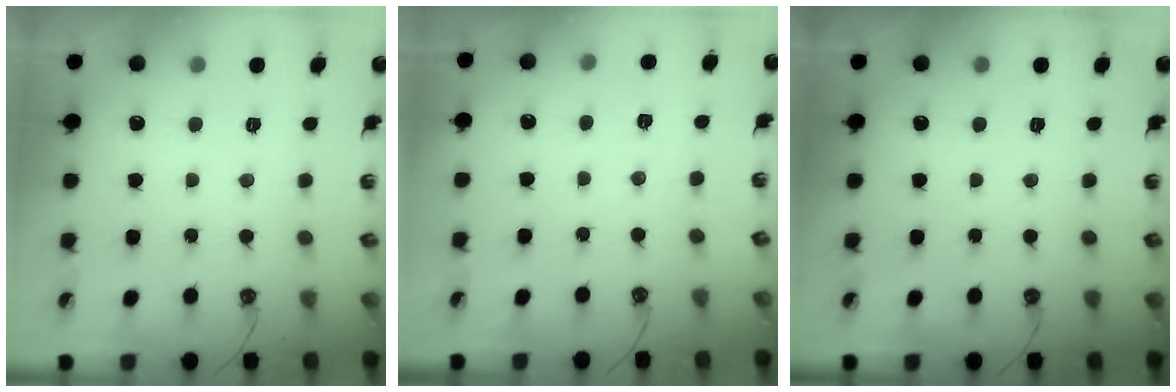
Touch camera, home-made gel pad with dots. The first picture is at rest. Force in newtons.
{"total": 2.6, "press": 2.6, "slide": 0.3}
{"total": 0.0}